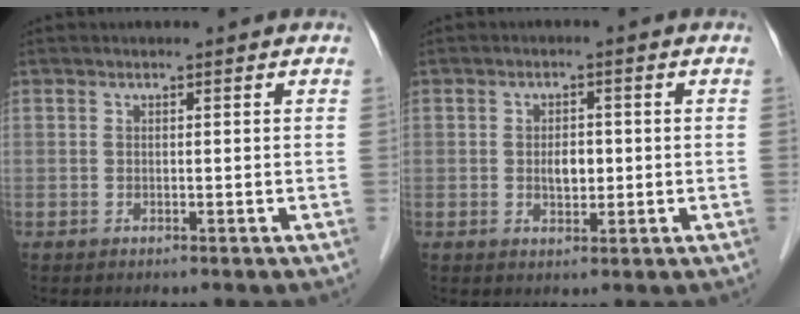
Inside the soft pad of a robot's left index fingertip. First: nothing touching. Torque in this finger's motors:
{"motor_torque": [0.06, 0.03, 0.08, 0.01]}